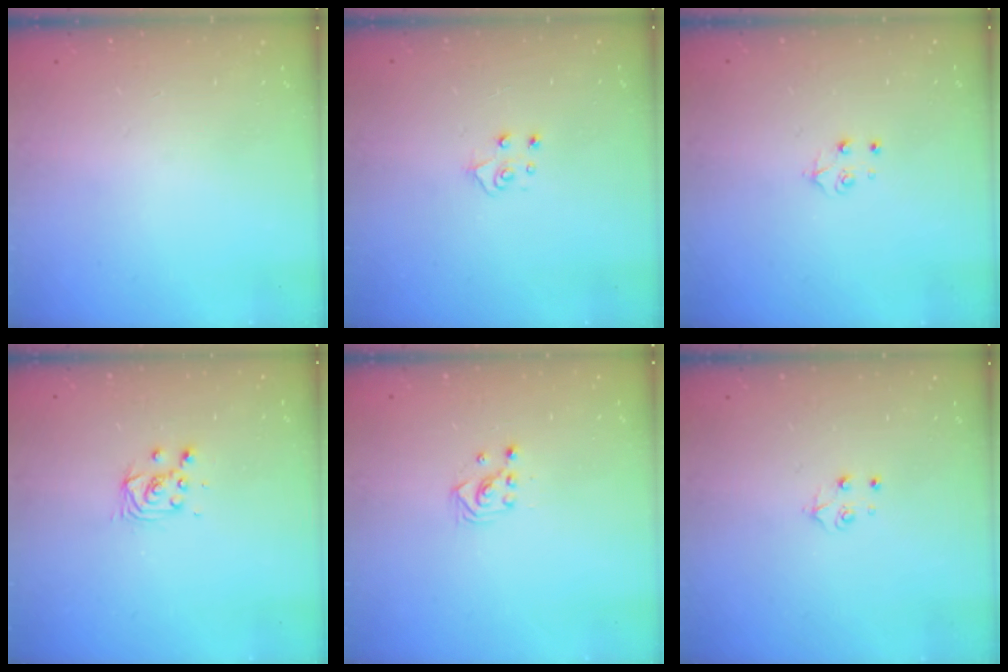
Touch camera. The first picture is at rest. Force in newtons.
{"total": 5.1, "press": 5.1, "slide": 0.5}
{"total": 3.9, "press": 3.8, "slide": 0.5}
{"total": 4.6, "press": 4.6, "slide": 0.5}
{"total": 2.2, "press": 2.2, "slide": 0.2}
{"total": 3.9, "press": 3.8, "slide": 0.5}